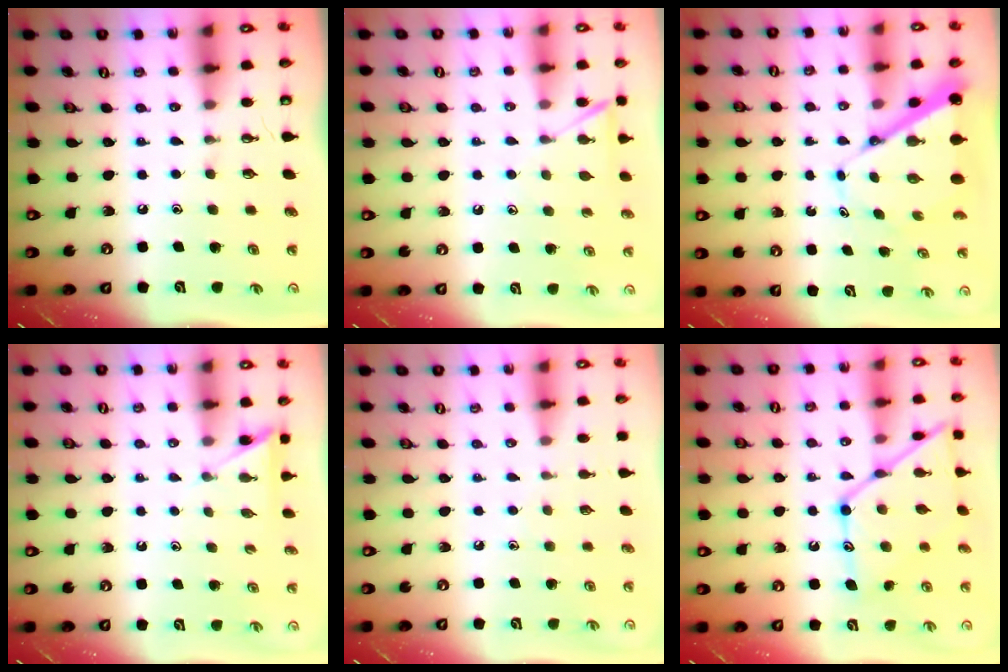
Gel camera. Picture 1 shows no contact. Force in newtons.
{"total": 7.9, "press": 7.8, "slide": 0.7}
{"total": 8.2, "press": 8.1, "slide": 0.8}
{"total": 3.6, "press": 3.6, "slide": 0.4}
{"total": 4.2, "press": 4.2, "slide": 0.5}
{"total": 16.7, "press": 16.7, "slide": 1.3}